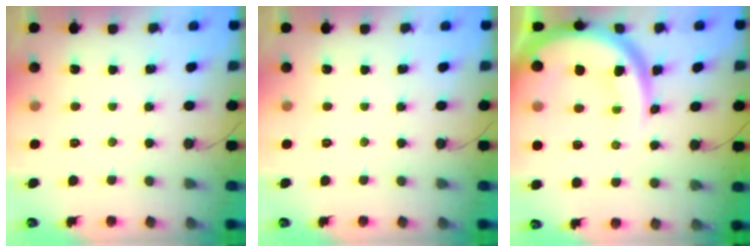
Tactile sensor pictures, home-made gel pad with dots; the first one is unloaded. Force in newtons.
{"total": 0.0}
{"total": 20.2, "press": 20.1, "slide": 2.0}